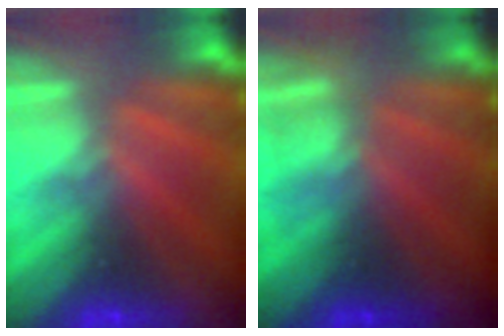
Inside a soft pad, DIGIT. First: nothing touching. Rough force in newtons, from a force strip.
{"total": 2.8}